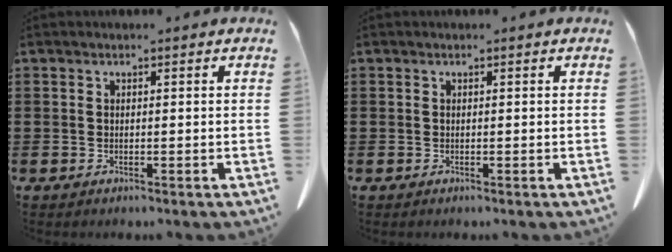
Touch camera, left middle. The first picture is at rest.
{"total": 0.0}